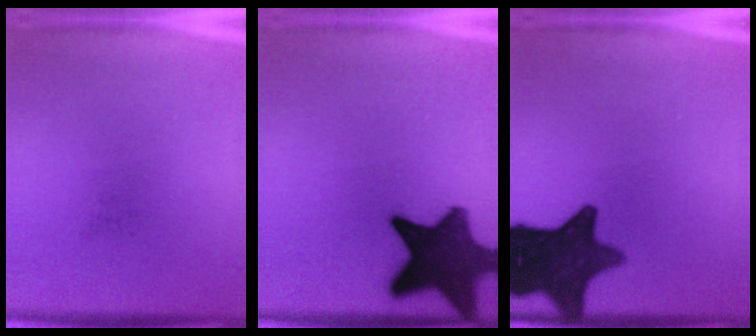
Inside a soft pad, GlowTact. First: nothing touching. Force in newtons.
{"total": 13.7}
{"total": 14.1}